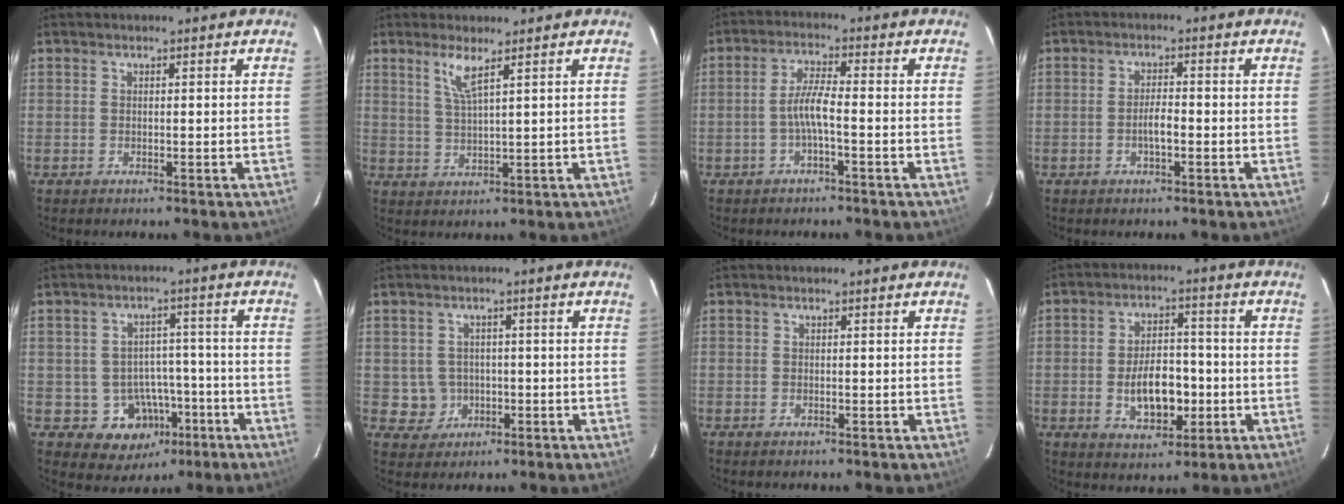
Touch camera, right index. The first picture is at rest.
{"total": 3.9, "force": [2.4, -0.1, 3.1], "torque": [-0.066, -0.006, 0.048]}
{"total": 4.1, "force": [-1.5, 0.3, 3.8], "torque": [-0.081, 0.008, -0.030]}
{"total": 2.6, "force": [-1.0, 0.7, 2.3], "torque": [-0.045, 0.002, -0.017]}
{"total": 8.7, "force": [-3.7, 7.5, 2.5], "torque": [-0.049, 0.033, -0.026]}
{"total": 4.5, "force": [-0.6, 4.4, 0.4], "torque": [-0.018, 0.015, 0.001]}
{"total": 0.0}
{"total": 9.6, "force": [-2.2, 5.5, 7.5], "torque": [-0.141, 0.011, -0.022]}